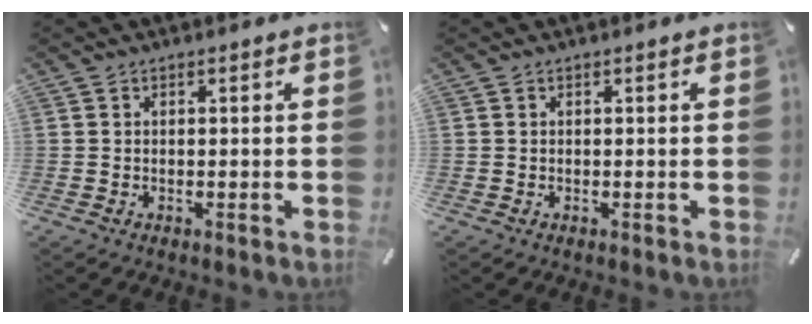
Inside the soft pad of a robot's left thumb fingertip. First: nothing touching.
{"total": 0.0}